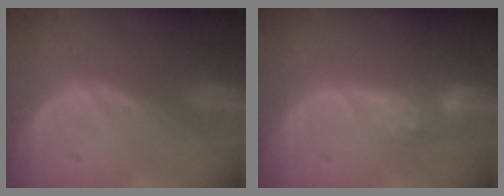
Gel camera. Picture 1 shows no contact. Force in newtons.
{"total": 4.6, "press": 4.3, "slide": 1.7}